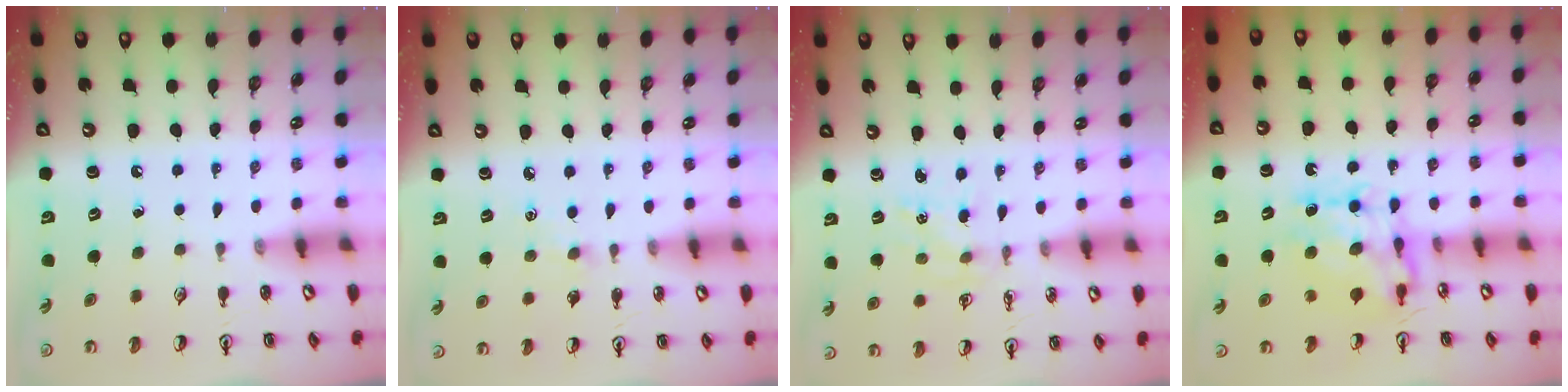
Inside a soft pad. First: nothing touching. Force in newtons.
{"total": 2.8, "press": 2.7, "slide": 0.5}
{"total": 1.8, "press": 1.8, "slide": 0.2}
{"total": 9.2, "press": 9.2, "slide": 0.7}